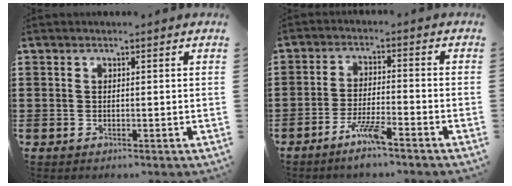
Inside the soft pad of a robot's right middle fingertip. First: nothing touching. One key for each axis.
{"total": 5.2, "fx": -3.7, "fy": 0.4, "fz": 3.6, "tx": -0.081, "ty": -0.007, "tz": -0.069}